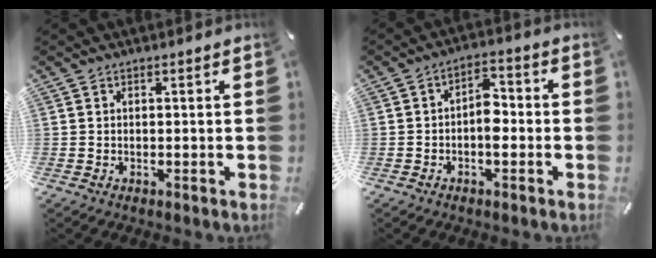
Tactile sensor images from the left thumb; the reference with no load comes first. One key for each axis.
{"total": 5.4, "fx": -1.8, "fy": 3.0, "fz": 4.1, "tx": -0.062, "ty": 0.015, "tz": -0.033}